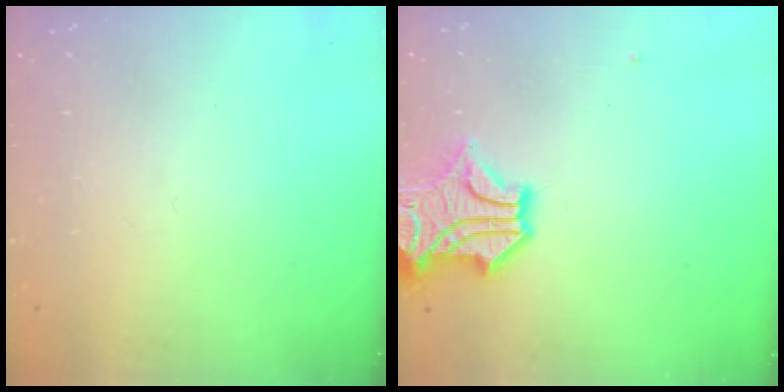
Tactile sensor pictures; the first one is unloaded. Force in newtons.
{"total": 10.4, "press": 10.2, "slide": 2.2}